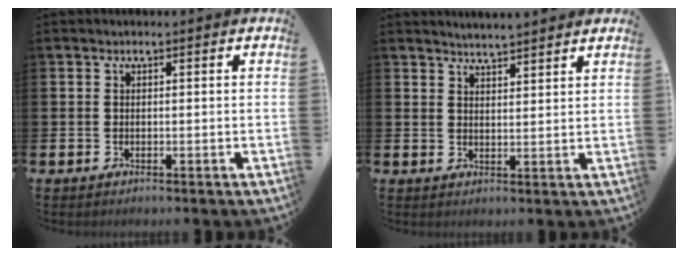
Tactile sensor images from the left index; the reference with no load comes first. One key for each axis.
{"total": 3.4, "fx": 3.4, "fy": -0.2, "fz": -0.2, "tx": -0.004, "ty": -0.019, "tz": 0.062}